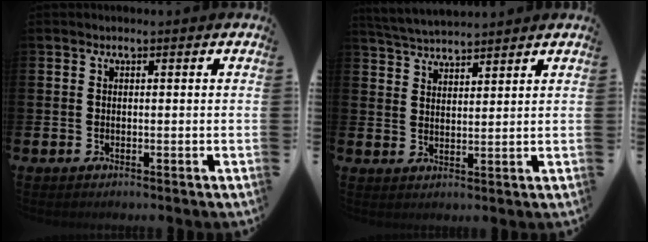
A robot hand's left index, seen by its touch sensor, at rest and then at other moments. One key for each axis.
{"total": 4.1, "fx": 4.0, "fy": 0.3, "fz": 0.1, "tx": -0.020, "ty": -0.020, "tz": 0.074}